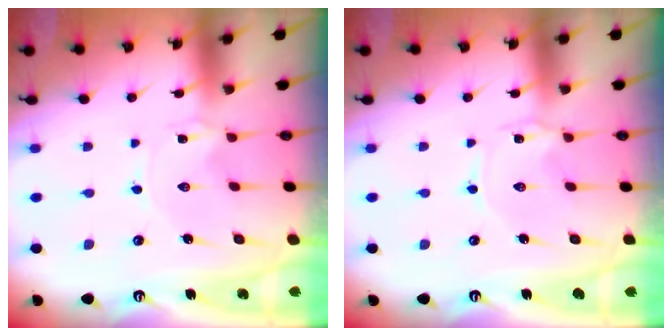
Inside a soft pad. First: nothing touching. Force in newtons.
{"total": 1.3, "press": 1.2, "slide": 0.2}